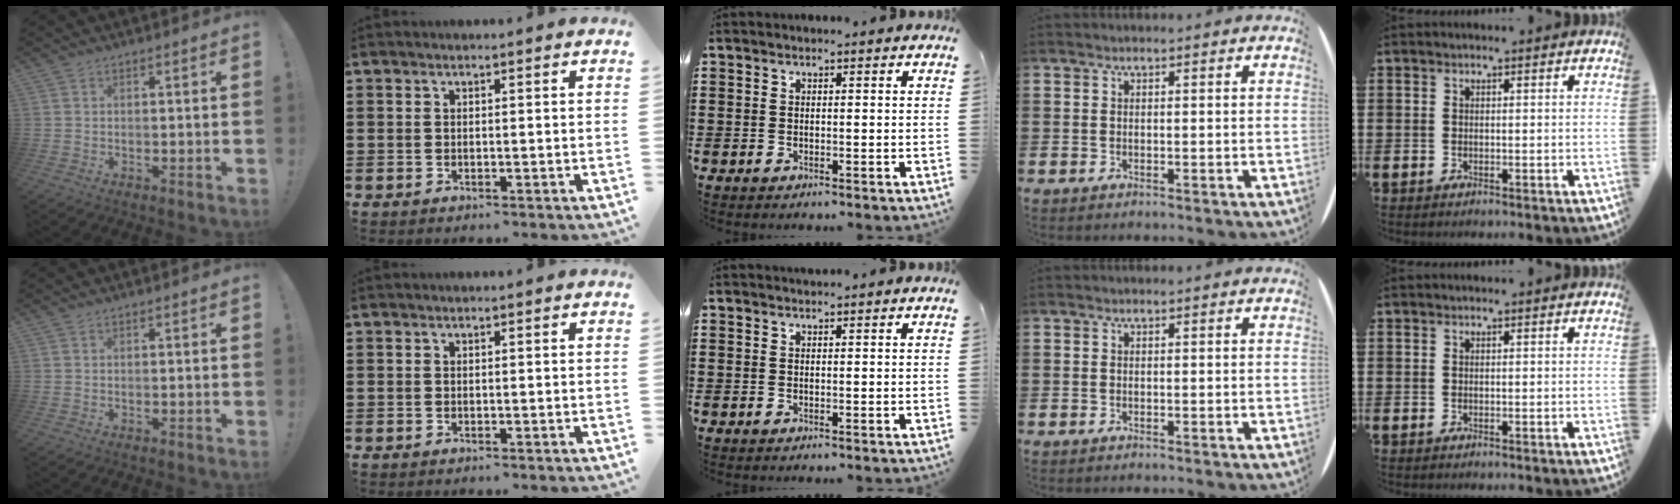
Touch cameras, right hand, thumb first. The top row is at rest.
{}